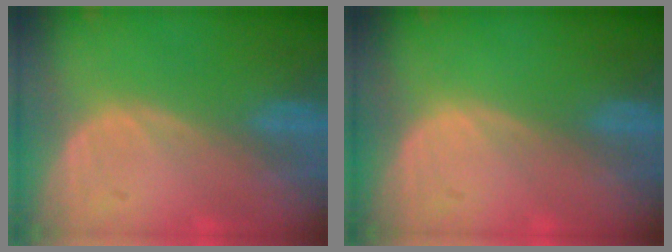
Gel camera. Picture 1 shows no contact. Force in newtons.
{"total": 0.0}